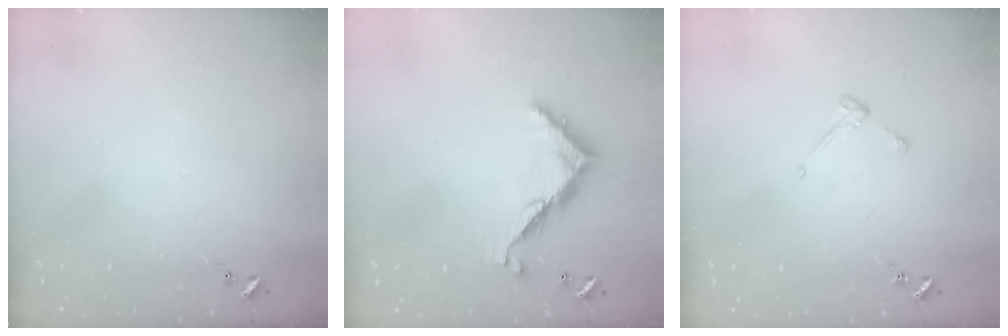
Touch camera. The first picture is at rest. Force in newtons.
{"total": 9.7, "press": 9.7, "slide": 0.4}
{"total": 3.0, "press": 3.0, "slide": 0.4}